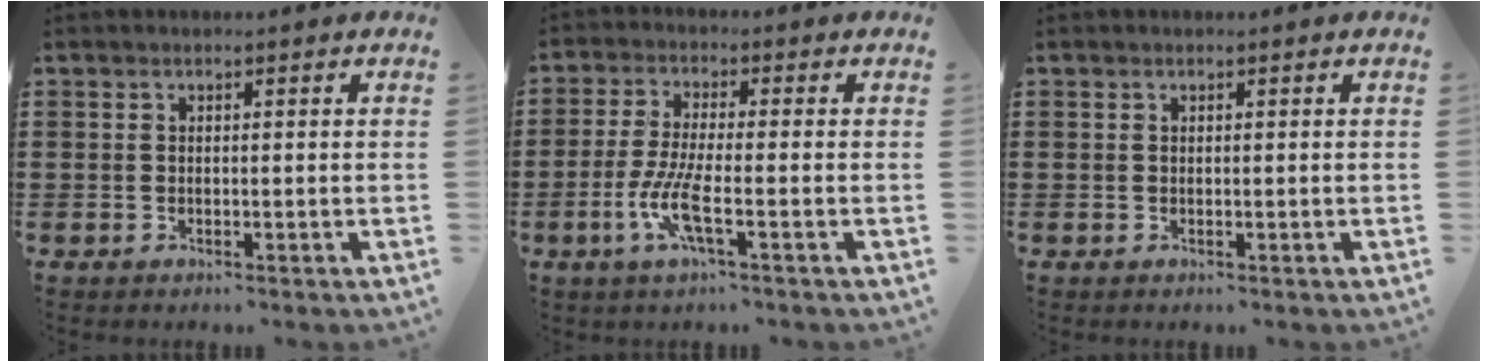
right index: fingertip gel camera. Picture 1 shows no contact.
{"total": 6.6, "force": [-2.4, 1.2, 6.0], "torque": [-0.136, -0.015, -0.050]}
{"total": 0.0}